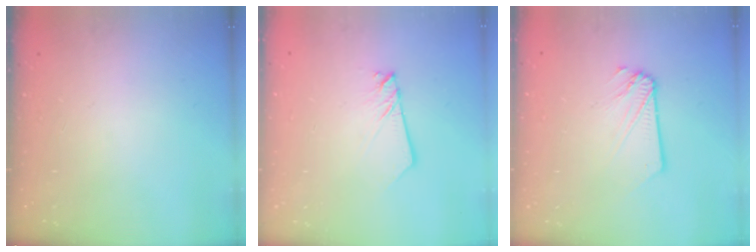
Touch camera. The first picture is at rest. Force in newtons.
{"total": 2.7, "press": 2.6, "slide": 0.3}
{"total": 2.5, "press": 2.5, "slide": 0.1}